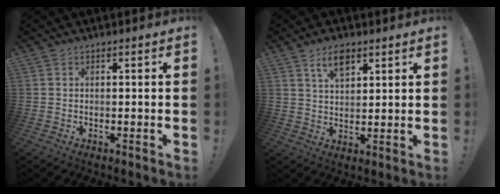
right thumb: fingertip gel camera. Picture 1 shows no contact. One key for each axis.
{"total": 7.0, "fx": 4.1, "fy": 3.5, "fz": 4.5, "tx": -0.079, "ty": -0.009, "tz": 0.074}